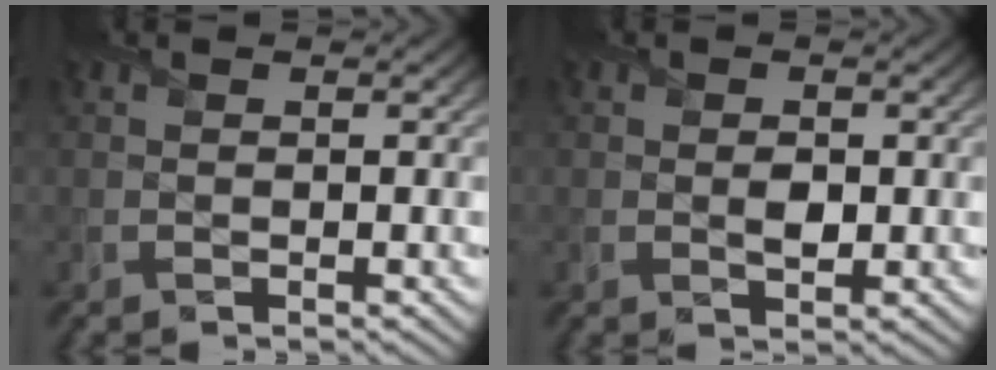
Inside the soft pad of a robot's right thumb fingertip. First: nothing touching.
{"total": 1.4, "force": [0.0, 0.9, 1.0], "torque": [-0.017, -0.002, 0.000]}